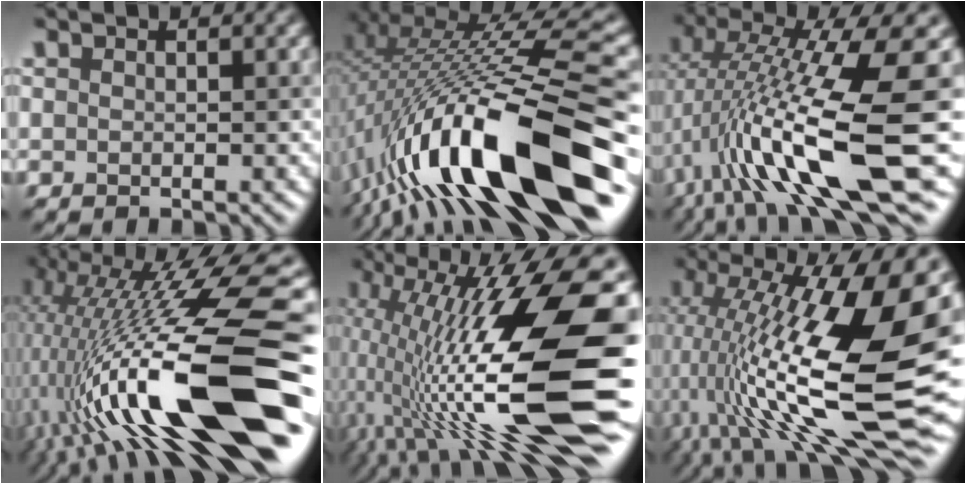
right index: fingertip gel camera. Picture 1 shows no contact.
{"total": 17.3, "force": [-4.9, 4.3, 16.0], "torque": [-0.265, 0.030, -0.091]}
{"total": 13.6, "force": [-0.9, 2.5, 13.3], "torque": [-0.229, 0.004, -0.008]}
{"total": 18.0, "force": [-3.4, 5.2, 16.9], "torque": [-0.308, 0.019, -0.067]}
{"total": 18.8, "force": [-1.1, 5.9, 17.8], "torque": [-0.327, 0.014, -0.029]}
{"total": 18.5, "force": [-0.3, 7.3, 17.0], "torque": [-0.311, 0.001, -0.008]}